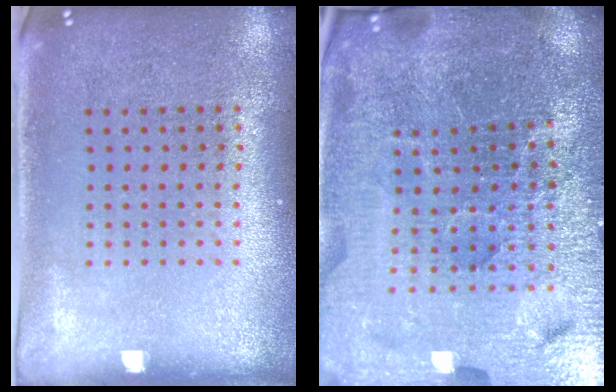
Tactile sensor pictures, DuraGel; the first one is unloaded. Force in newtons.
{"total": 5.8, "press": 5.3, "slide": 2.4}